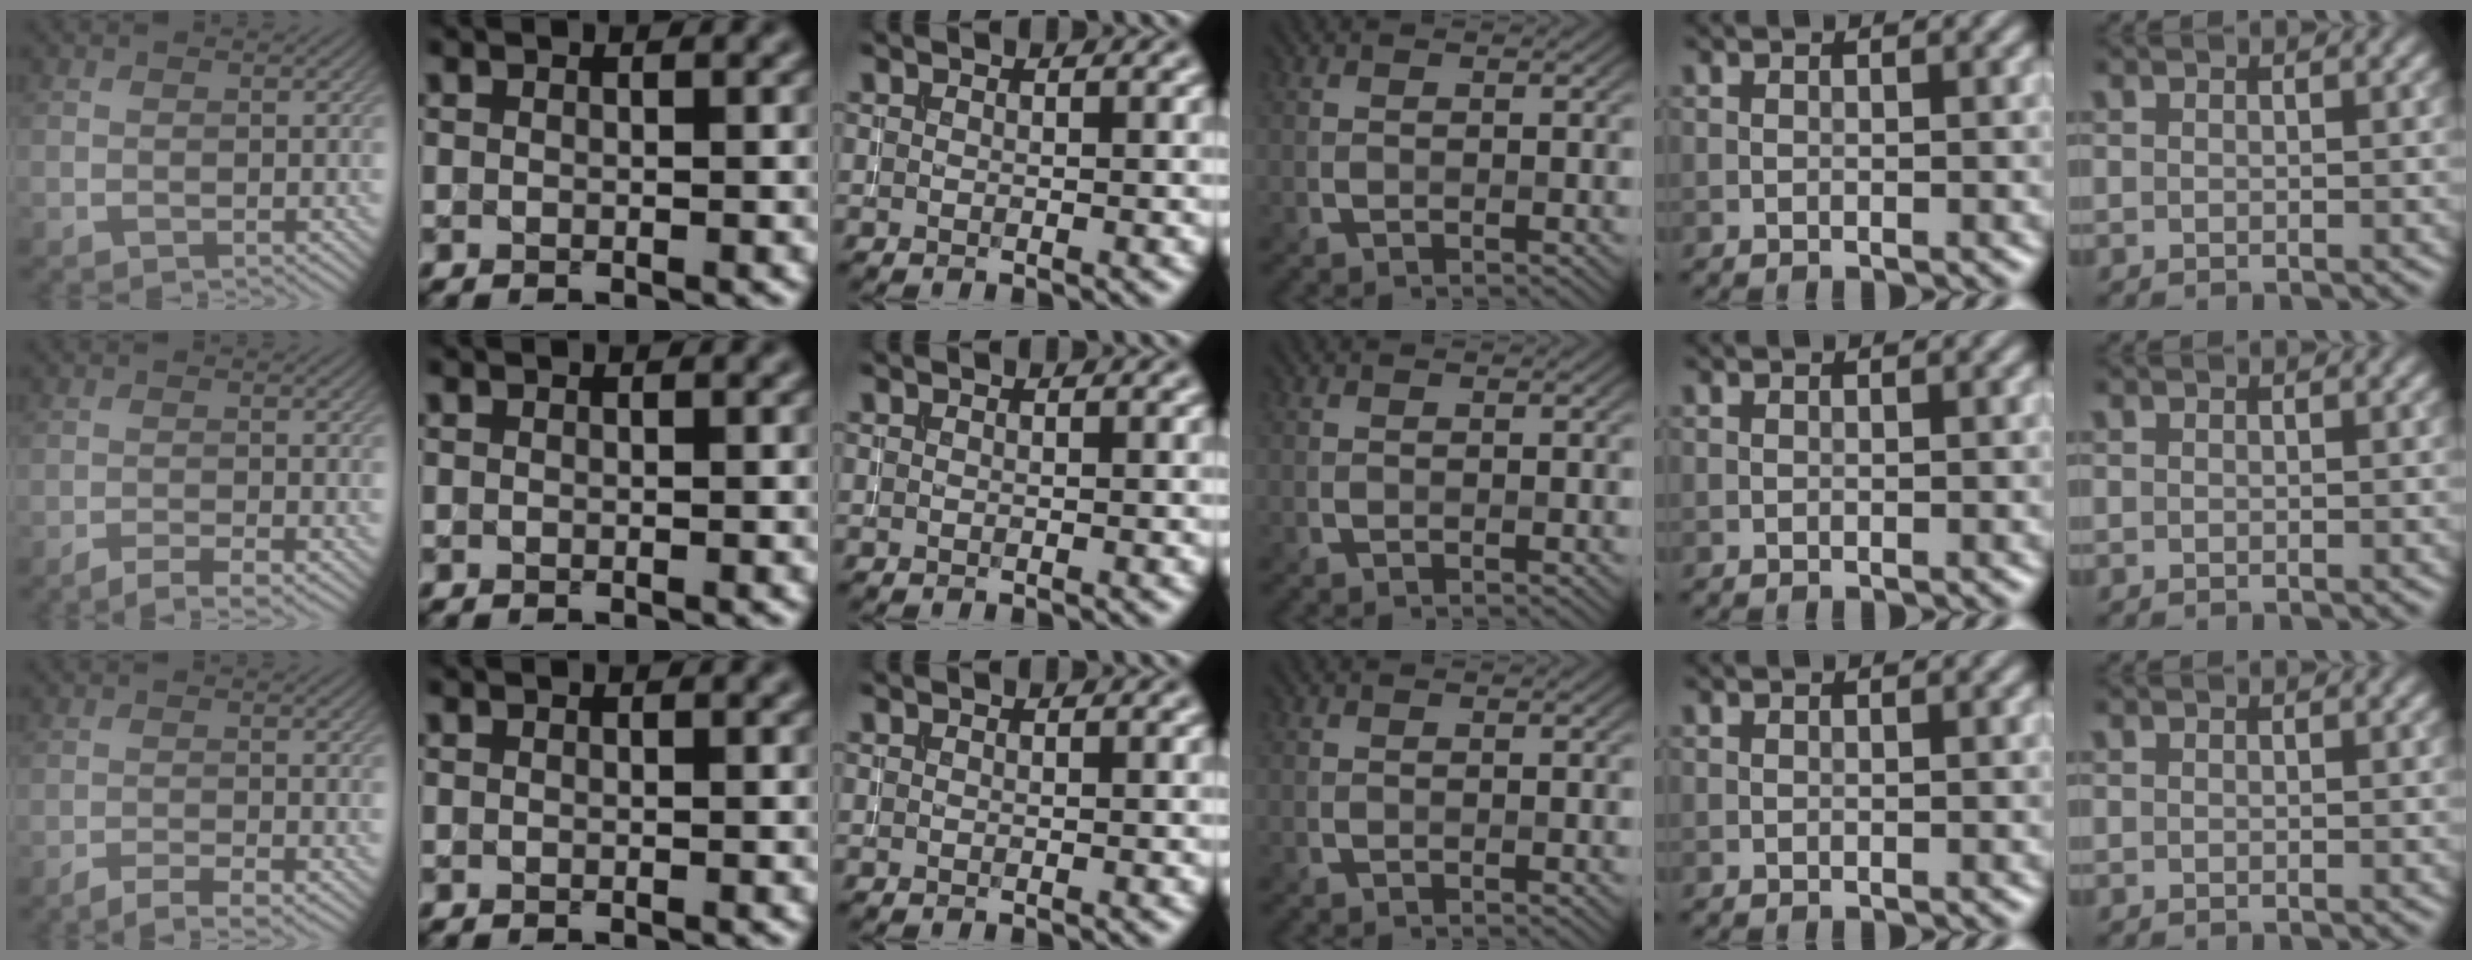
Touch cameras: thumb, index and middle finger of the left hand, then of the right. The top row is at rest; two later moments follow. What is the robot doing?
{"motion": "pour", "object": "almond"}